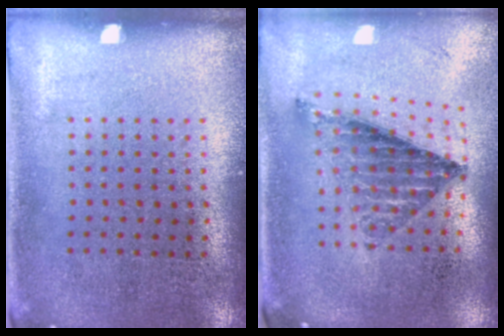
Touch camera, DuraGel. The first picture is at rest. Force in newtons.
{"total": 0.8, "press": 0.8, "slide": 0.2}